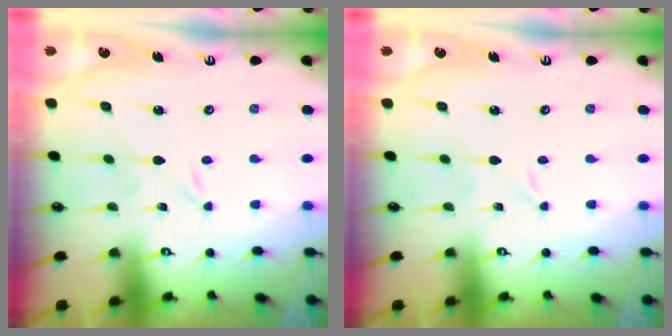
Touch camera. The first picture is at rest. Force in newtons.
{"total": 0.0}